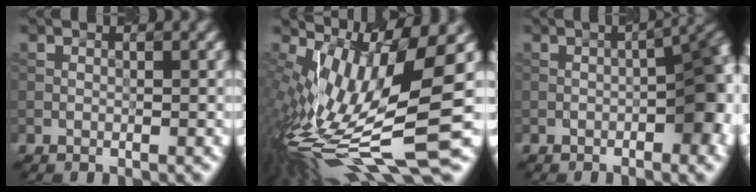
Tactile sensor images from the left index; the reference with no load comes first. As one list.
[{"total": 13.5, "force": [-1.5, 3.9, 12.8], "torque": [-0.255, 0.007, -0.014]}, {"total": 6.6, "force": [-1.7, 2.2, 6.0], "torque": [-0.068, 0.006, -0.022]}]